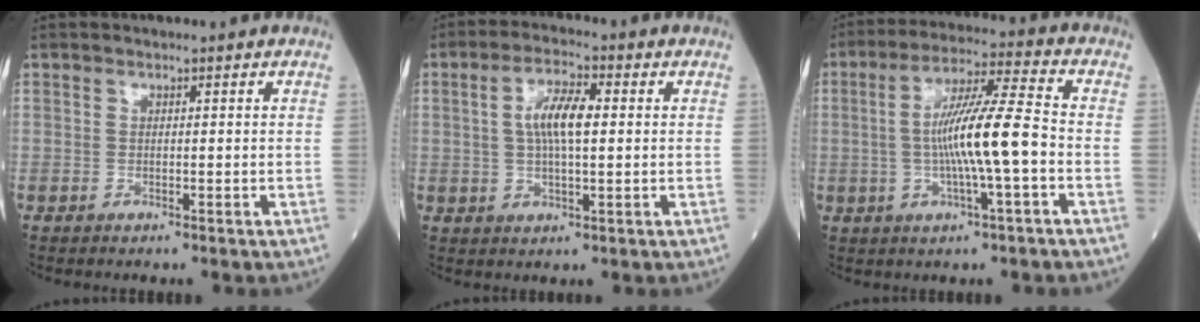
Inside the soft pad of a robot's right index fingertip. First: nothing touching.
{"total": 6.8, "force": [1.0, 1.8, 6.5], "torque": [-0.128, 0.012, 0.019]}
{"total": 11.2, "force": [-1.6, 0.1, 11.1], "torque": [-0.202, 0.009, -0.034]}